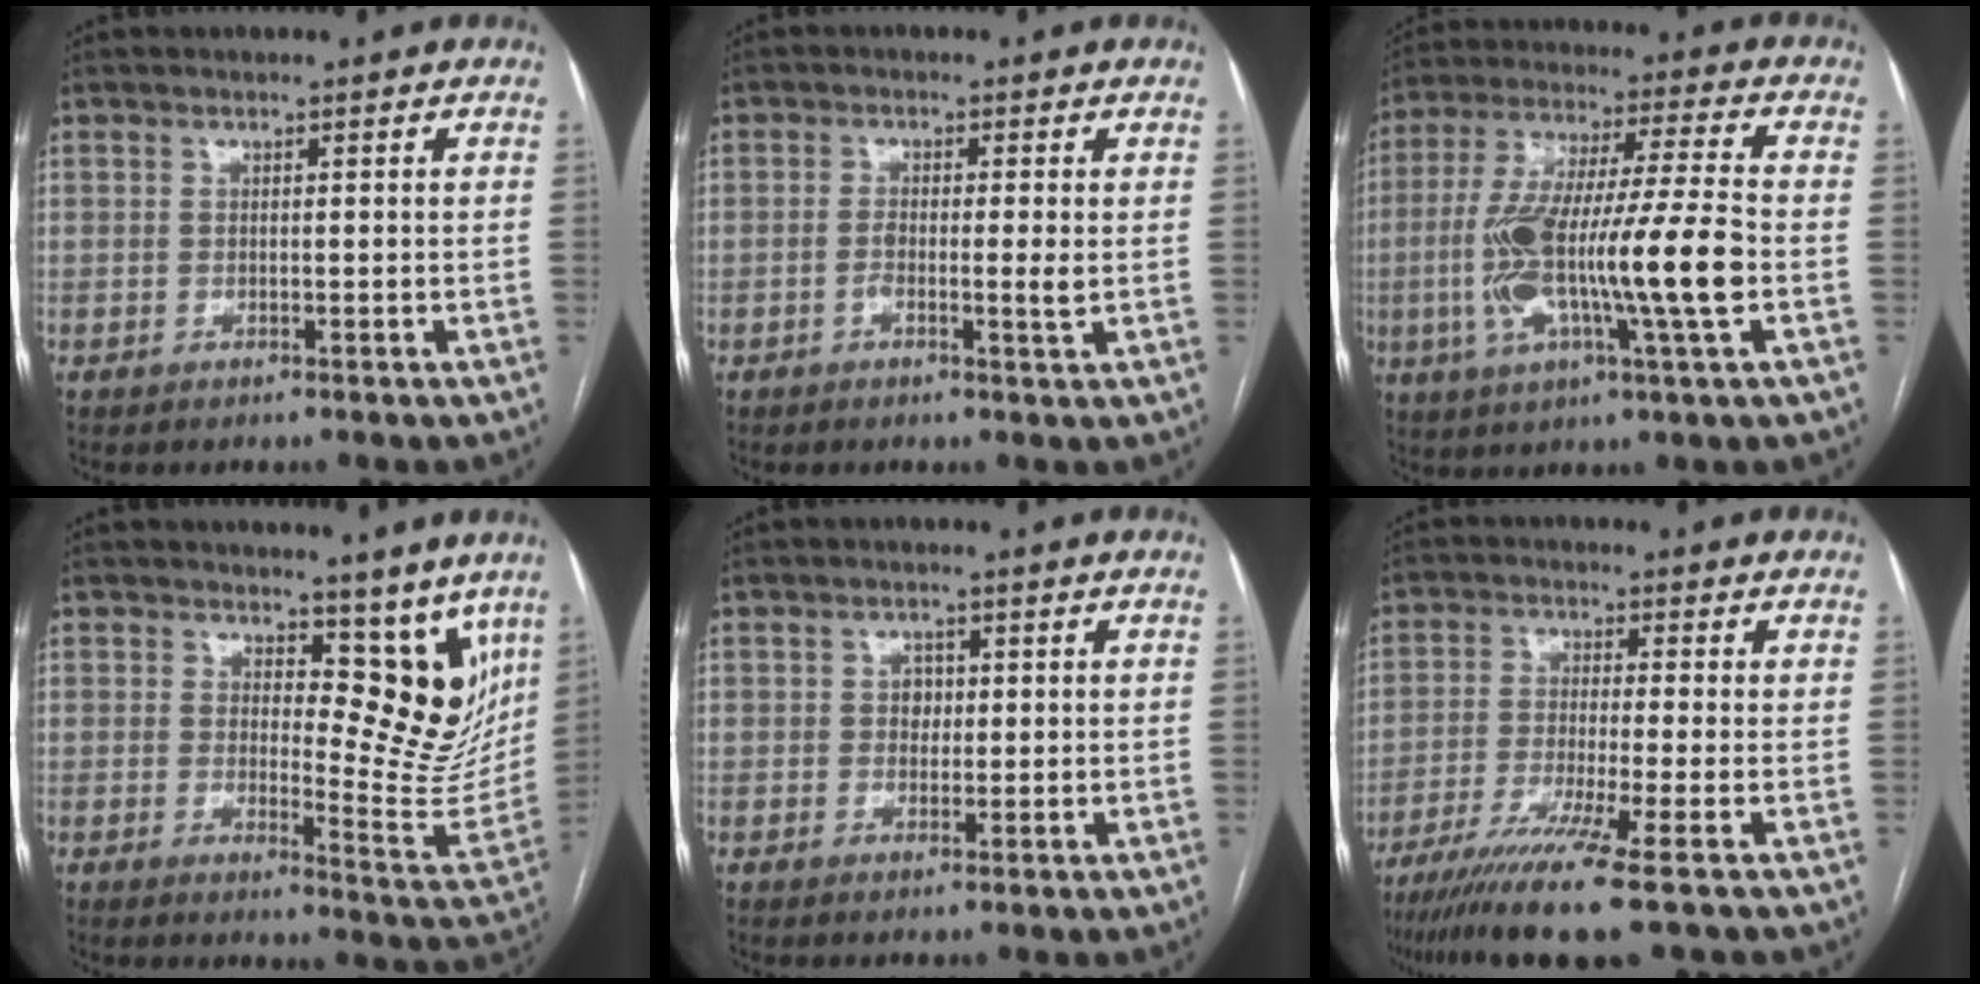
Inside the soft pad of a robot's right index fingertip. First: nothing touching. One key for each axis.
{"total": 3.3, "fx": -0.5, "fy": 0.2, "fz": 3.2, "tx": -0.055, "ty": -0.003, "tz": -0.010}
{"total": 18.6, "fx": -3.4, "fy": 0.9, "fz": 18.2, "tx": -0.353, "ty": -0.001, "tz": -0.063}
{"total": 10.8, "fx": 7.5, "fy": 4.7, "fz": 6.1, "tx": -0.057, "ty": -0.025, "tz": 0.103}
{"total": 1.9, "fx": 0.3, "fy": 1.5, "fz": 1.0, "tx": -0.011, "ty": 0.003, "tz": 0.004}
{"total": 10.9, "fx": -7.3, "fy": -1.5, "fz": 7.9, "tx": -0.141, "ty": -0.031, "tz": -0.124}